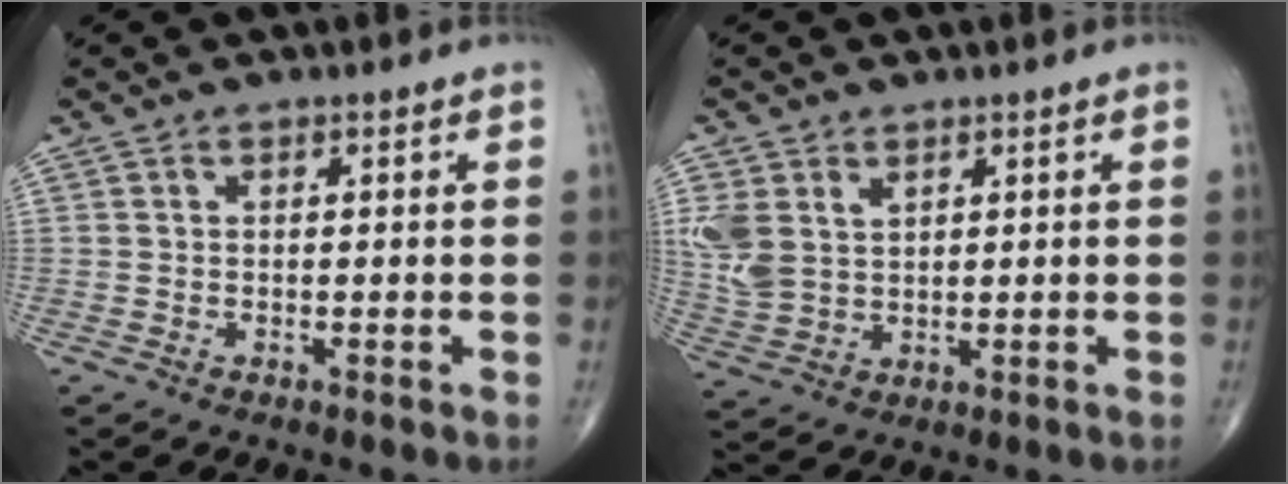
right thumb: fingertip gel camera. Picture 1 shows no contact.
{"total": 7.8, "force": [2.5, 5.6, 4.9], "torque": [-0.104, -0.005, 0.063]}